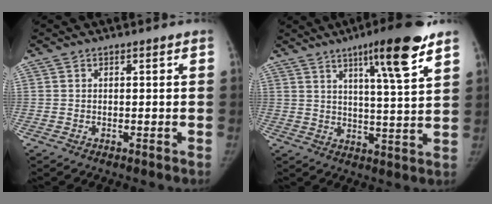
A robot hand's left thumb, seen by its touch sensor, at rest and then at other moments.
{"total": 13.5, "force": [7.9, 1.4, 10.8], "torque": [-0.157, -0.039, 0.118]}